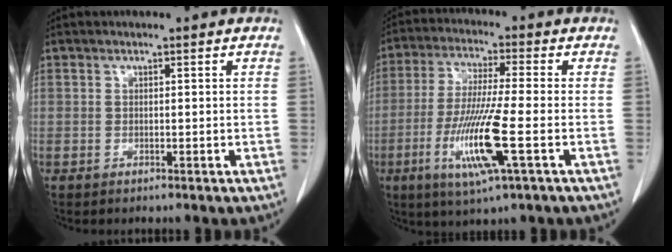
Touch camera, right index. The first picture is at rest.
{"total": 11.9, "force": [-3.7, 0.0, 11.3], "torque": [-0.231, -0.021, -0.074]}